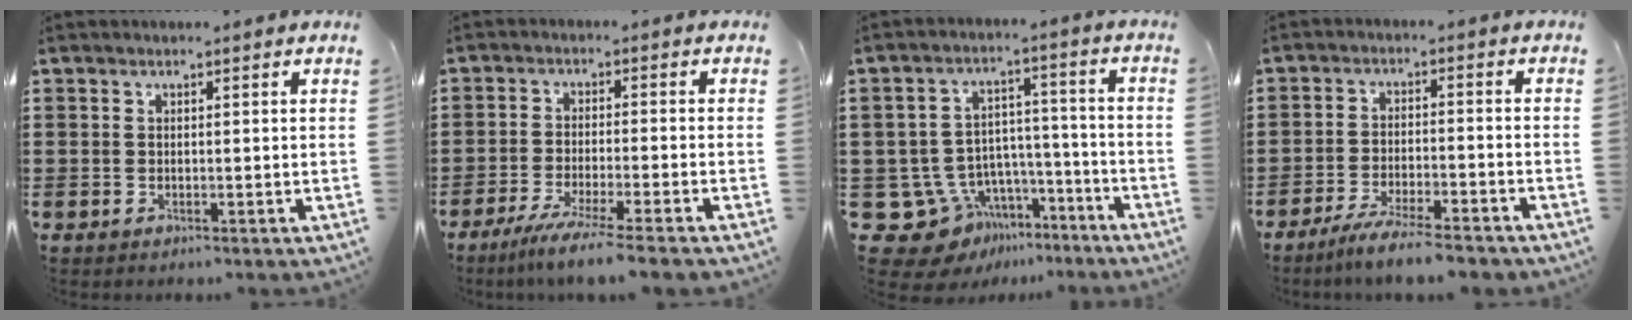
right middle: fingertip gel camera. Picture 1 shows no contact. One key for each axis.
{"total": 5.0, "fx": -4.2, "fy": -0.6, "fz": 2.7, "tx": -0.055, "ty": -0.020, "tz": -0.080}
{"total": 9.7, "fx": -6.4, "fy": 7.1, "fz": 1.7, "tx": -0.060, "ty": 0.015, "tz": -0.111}
{"total": 5.6, "fx": -4.9, "fy": 0.2, "fz": 2.6, "tx": -0.062, "ty": -0.012, "tz": -0.096}